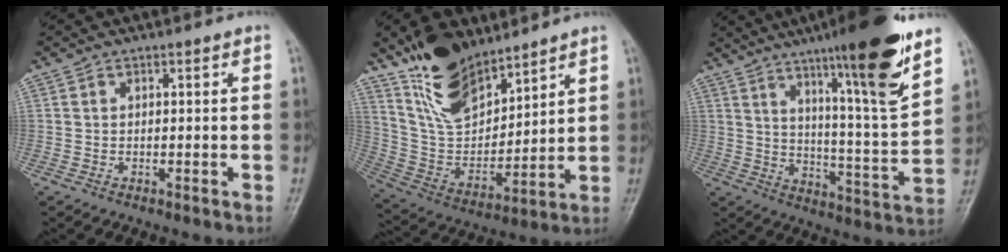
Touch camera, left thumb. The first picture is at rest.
{"total": 15.6, "force": [11.8, 6.9, 7.6], "torque": [-0.096, -0.070, 0.231]}
{"total": 19.8, "force": [12.5, 1.5, 15.2], "torque": [-0.208, -0.065, 0.194]}